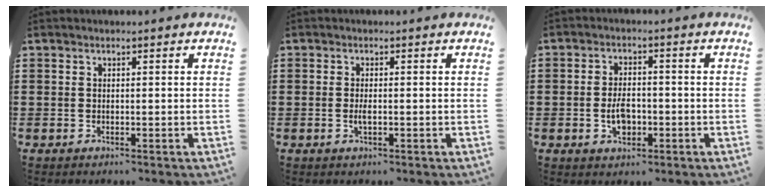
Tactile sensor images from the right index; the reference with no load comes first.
{"total": 1.5, "force": [-0.2, 0.4, 1.4], "torque": [-0.033, -0.005, -0.005]}
{"total": 4.3, "force": [-1.0, 2.7, 3.2], "torque": [-0.053, 0.003, -0.018]}